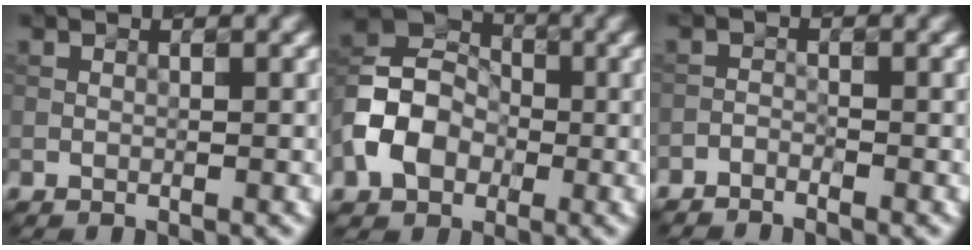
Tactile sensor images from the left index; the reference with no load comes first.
{"total": 6.1, "force": [-1.8, 4.8, 3.3], "torque": [-0.060, 0.012, -0.053]}
{"total": 1.6, "force": [-1.6, 0.2, 0.1], "torque": [-0.003, -0.002, -0.037]}